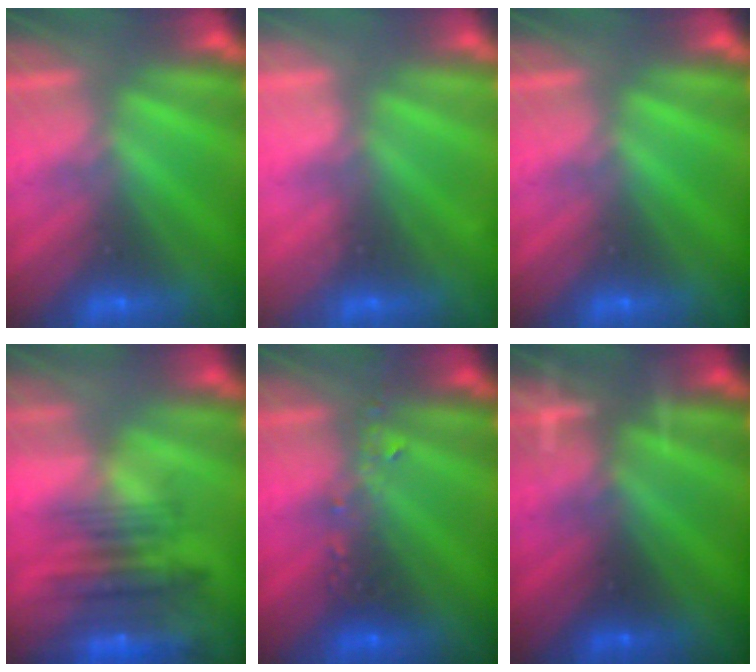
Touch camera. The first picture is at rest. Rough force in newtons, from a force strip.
{"total": 2.3}
{"total": 0.0}
{"total": 7.4}
{"total": 2.4}
{"total": 3.2}